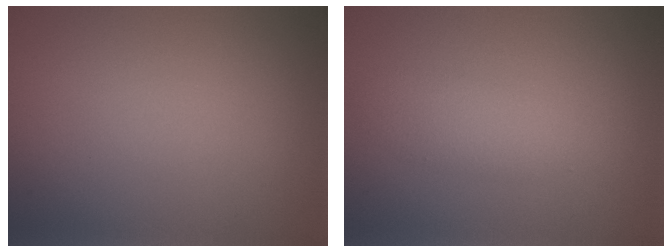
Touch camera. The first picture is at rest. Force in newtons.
{"total": 2.1, "press": 2.1, "slide": 0.1}